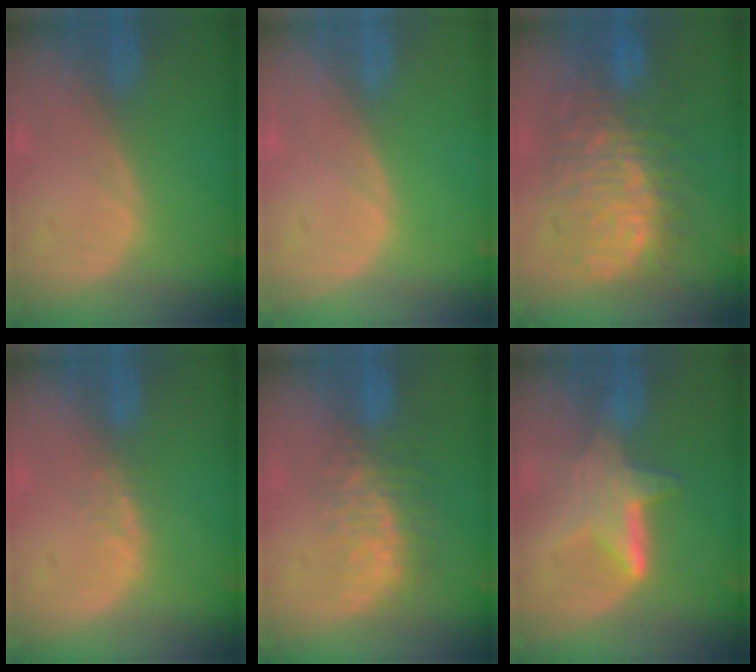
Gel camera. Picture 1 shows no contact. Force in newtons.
{"total": 0.0}
{"total": 12.3, "press": 12.2, "slide": 1.3}
{"total": 1.4, "press": 1.4, "slide": 0.3}
{"total": 7.8, "press": 6.9, "slide": 3.5}
{"total": 6.3, "press": 5.8, "slide": 2.6}